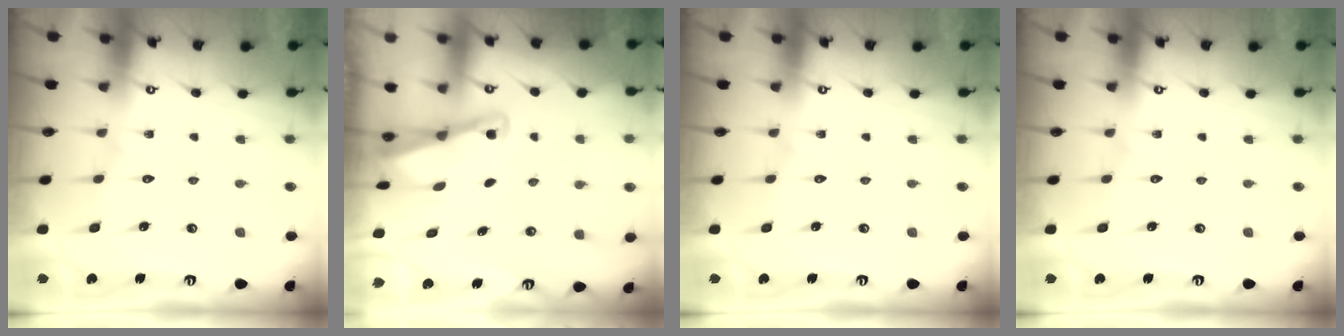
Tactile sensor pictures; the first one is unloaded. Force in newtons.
{"total": 2.0, "press": 2.0, "slide": 0.4}
{"total": 0.0}
{"total": 0.0}